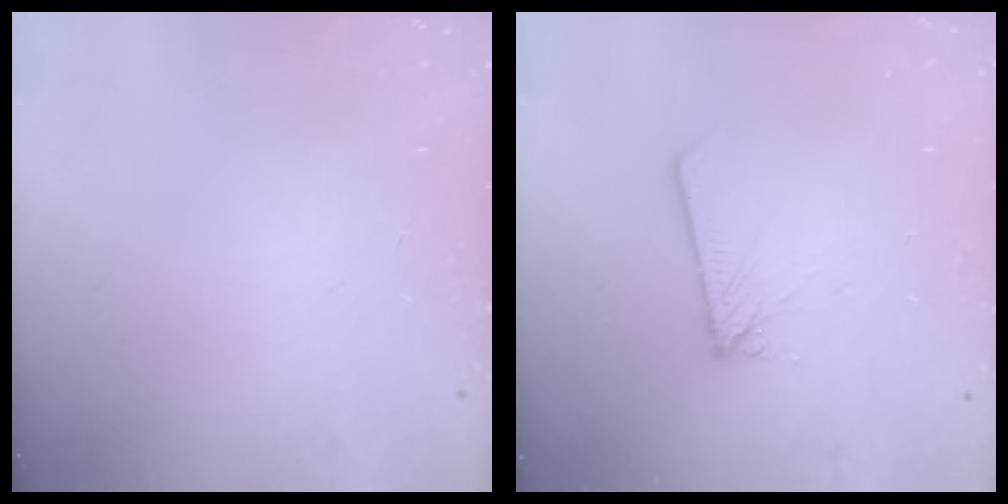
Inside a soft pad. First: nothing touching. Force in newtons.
{"total": 1.8, "press": 1.8, "slide": 0.2}